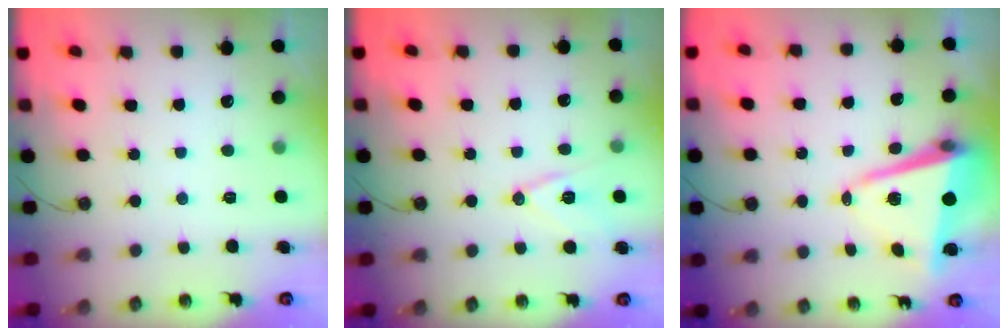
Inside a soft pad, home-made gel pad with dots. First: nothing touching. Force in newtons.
{"total": 10.7, "press": 10.1, "slide": 3.4}
{"total": 9.8, "press": 9.6, "slide": 1.6}